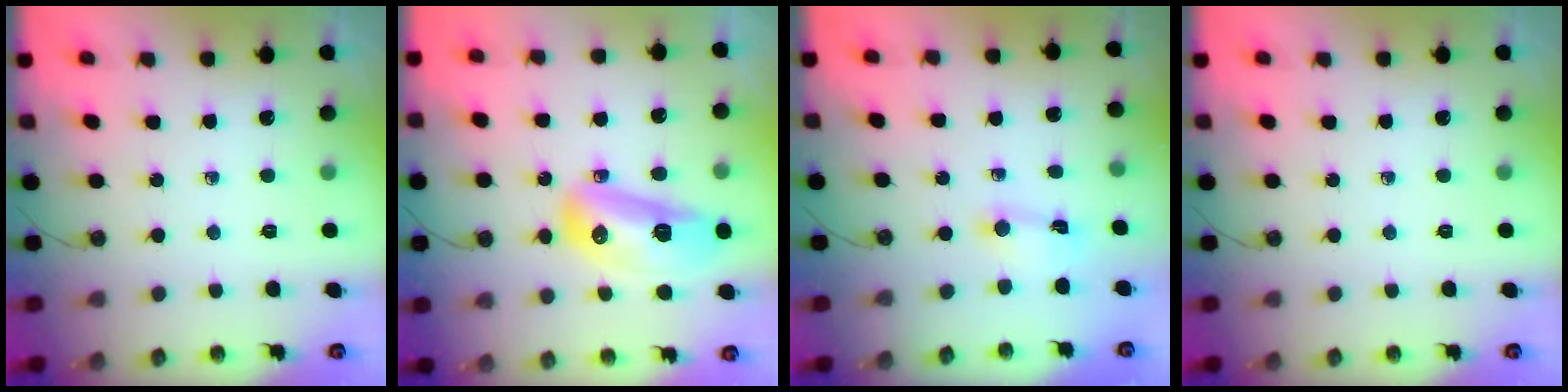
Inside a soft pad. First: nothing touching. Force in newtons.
{"total": 14.2, "press": 14.2, "slide": 1.5}
{"total": 1.6, "press": 1.6, "slide": 0.2}
{"total": 0.0}